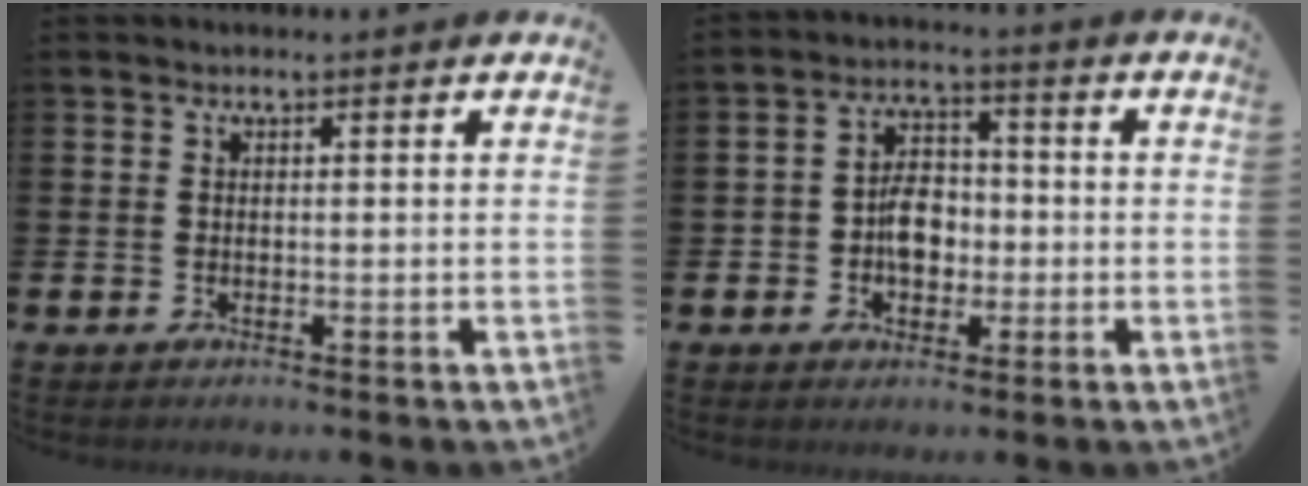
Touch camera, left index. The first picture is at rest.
{"total": 5.4, "force": [-0.8, 3.9, 3.6], "torque": [-0.061, 0.010, -0.020]}